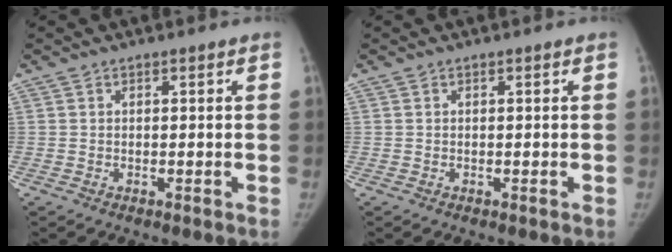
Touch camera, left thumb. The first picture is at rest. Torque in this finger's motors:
{"motor_torque": [0.24, 0.23, 0.08, 0.03, 0.00]}